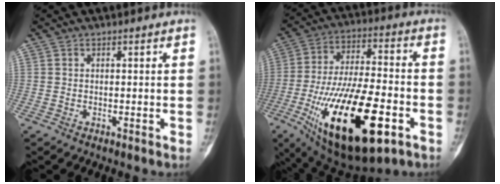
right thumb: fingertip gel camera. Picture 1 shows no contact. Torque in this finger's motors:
{"motor_torque": [0.28, 1.11, 2.11, -0.66, 0.24]}